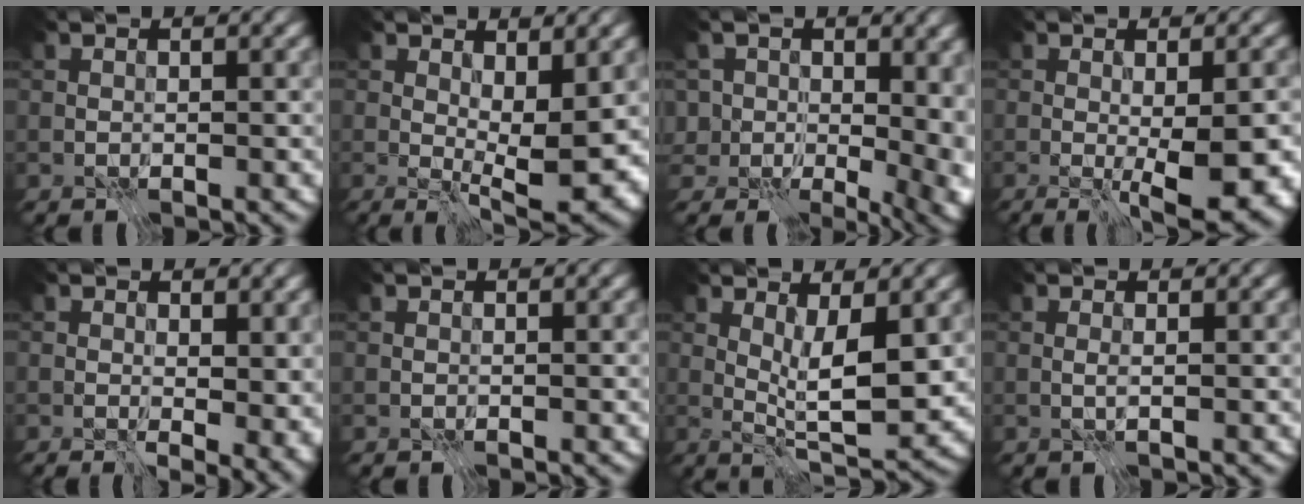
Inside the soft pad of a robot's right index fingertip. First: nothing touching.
{"total": 6.6, "force": [1.4, 2.1, 6.1], "torque": [-0.096, -0.011, 0.027]}
{"total": 8.8, "force": [0.7, 6.8, 5.6], "torque": [-0.078, -0.019, 0.019]}
{"total": 6.8, "force": [-1.9, 1.2, 6.4], "torque": [-0.093, -0.017, -0.023]}
{"total": 4.8, "force": [0.4, 2.3, 4.2], "torque": [-0.053, -0.012, 0.013]}
{"total": 0.0}
{"total": 5.2, "force": [0.9, 1.2, 5.0], "torque": [-0.083, -0.014, 0.018]}
{"total": 0.6, "force": [-0.2, -0.3, 0.5], "torque": [-0.012, -0.002, -0.006]}